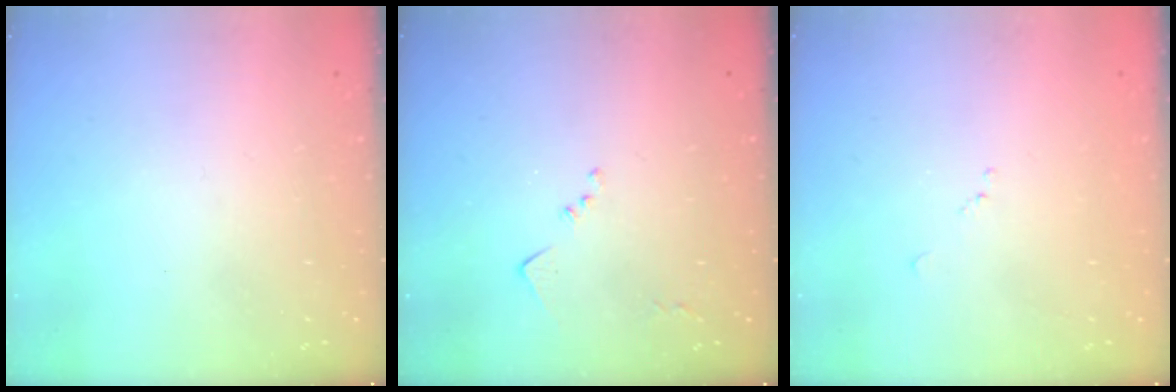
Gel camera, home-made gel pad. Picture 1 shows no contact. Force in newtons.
{"total": 6.7, "press": 6.7, "slide": 0.9}
{"total": 7.7, "press": 7.6, "slide": 0.7}